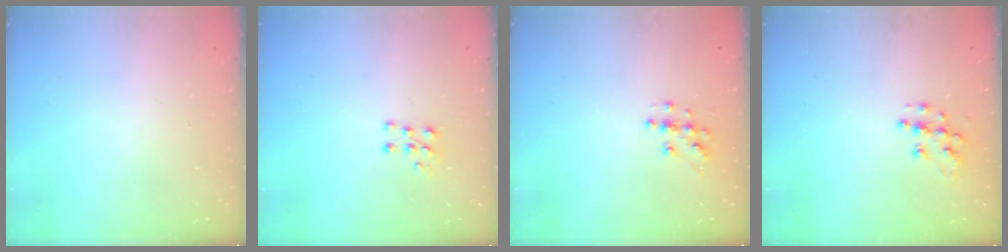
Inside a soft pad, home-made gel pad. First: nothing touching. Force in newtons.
{"total": 5.3, "press": 5.3, "slide": 0.4}
{"total": 6.3, "press": 6.3, "slide": 0.3}
{"total": 9.9, "press": 9.9, "slide": 0.7}